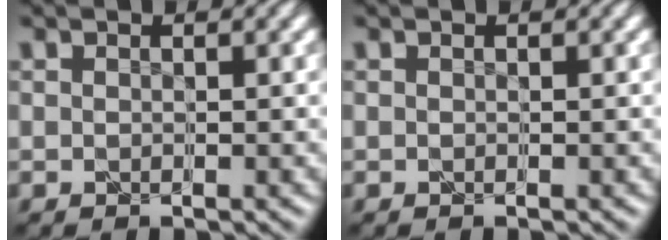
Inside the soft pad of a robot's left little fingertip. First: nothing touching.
{"total": 0.0}